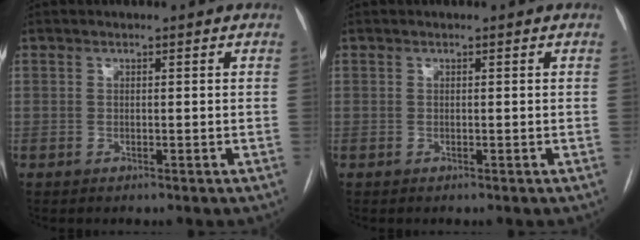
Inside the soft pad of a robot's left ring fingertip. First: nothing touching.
{"total": 0.0}